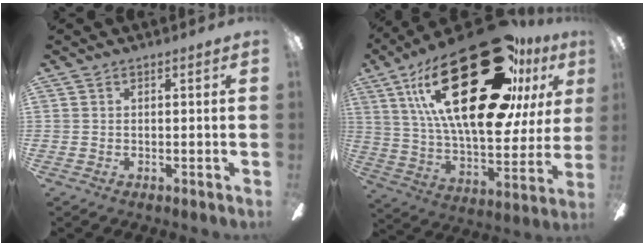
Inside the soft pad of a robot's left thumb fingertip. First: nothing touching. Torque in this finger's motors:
{"motor_torque": [2.53, 2.48, 2.51, -0.26, 0.77]}